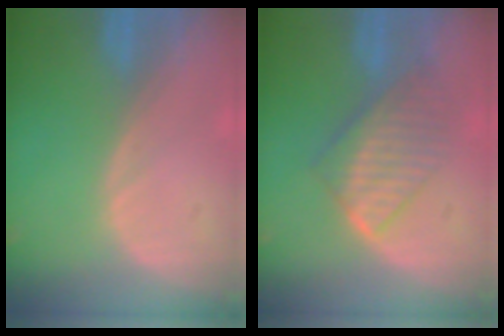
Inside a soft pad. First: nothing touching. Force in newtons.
{"total": 6.6, "press": 6.3, "slide": 1.9}